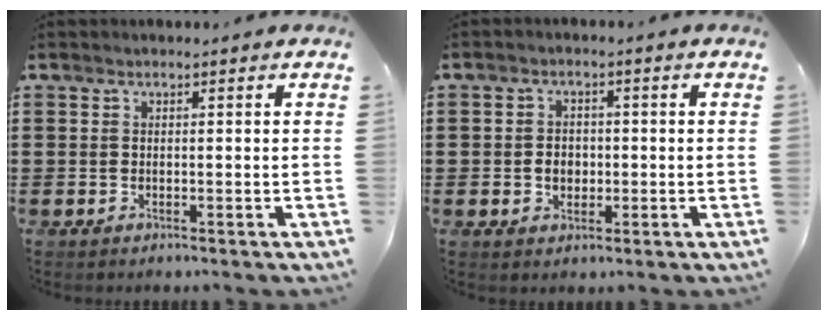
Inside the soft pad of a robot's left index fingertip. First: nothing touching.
{"total": 2.8, "force": [-0.4, 2.2, 1.7], "torque": [-0.029, 0.001, -0.012]}